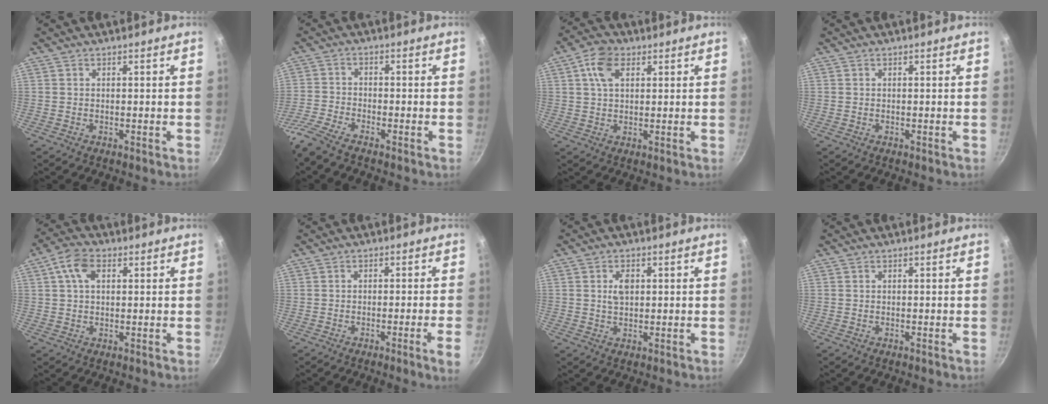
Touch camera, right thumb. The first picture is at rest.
{"total": 5.5, "force": [-4.5, 0.7, 3.1], "torque": [-0.082, 0.017, -0.103]}
{"total": 6.4, "force": [2.5, 4.0, 4.3], "torque": [-0.065, 0.005, 0.039]}
{"total": 0.0}
{"total": 6.0, "force": [2.0, 3.8, 4.2], "torque": [-0.075, 0.009, 0.030]}
{"total": 3.8, "force": [-1.6, -0.6, 3.4], "torque": [-0.058, 0.008, -0.022]}
{"total": 3.3, "force": [0.8, 2.2, 2.3], "torque": [-0.026, -0.002, 0.013]}
{"total": 0.0}